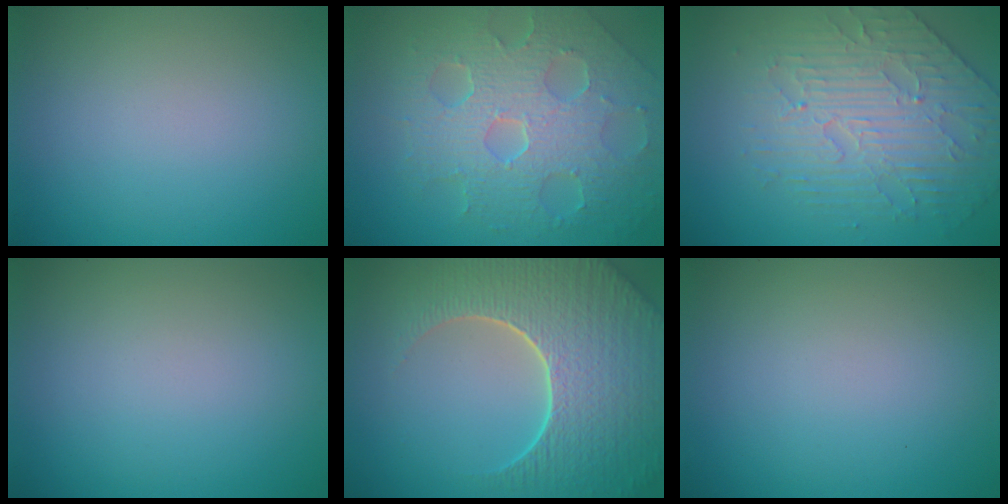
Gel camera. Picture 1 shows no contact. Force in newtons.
{"total": 8.4, "press": 5.9, "slide": 6.1}
{"total": 4.1, "press": 4.1, "slide": 0.1}
{"total": 0.0}
{"total": 9.2, "press": 6.6, "slide": 6.4}
{"total": 0.0}